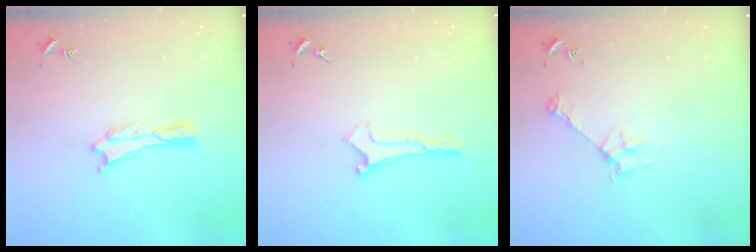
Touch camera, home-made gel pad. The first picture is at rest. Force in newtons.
{"total": 0.0}
{"total": 2.8, "press": 2.8, "slide": 0.3}